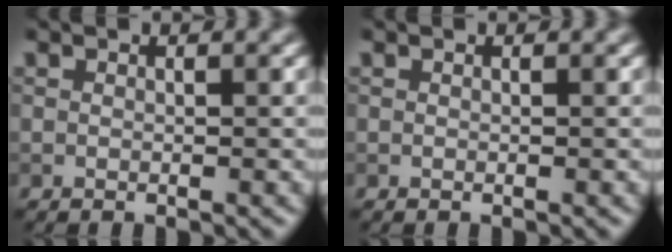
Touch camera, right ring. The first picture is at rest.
{"total": 0.0}